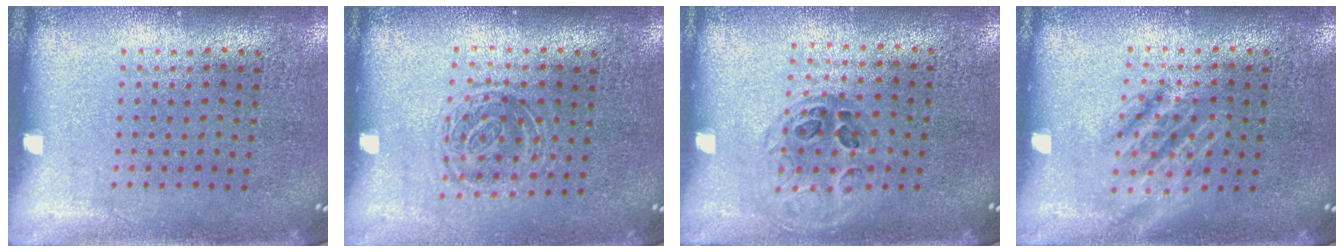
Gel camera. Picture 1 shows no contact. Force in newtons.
{"total": 1.4, "press": 1.0, "slide": 0.9}
{"total": 0.9, "press": 0.9, "slide": 0.3}
{"total": 1.2, "press": 1.2, "slide": 0.2}